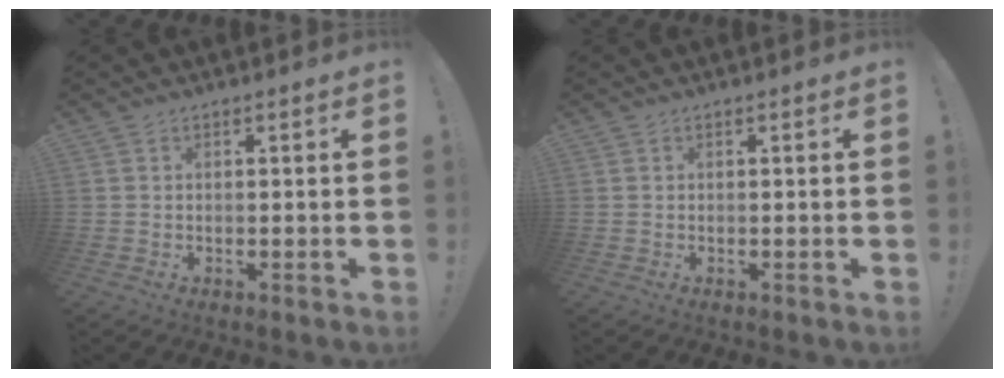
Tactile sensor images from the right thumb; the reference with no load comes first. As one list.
[{"total": 0.0}]